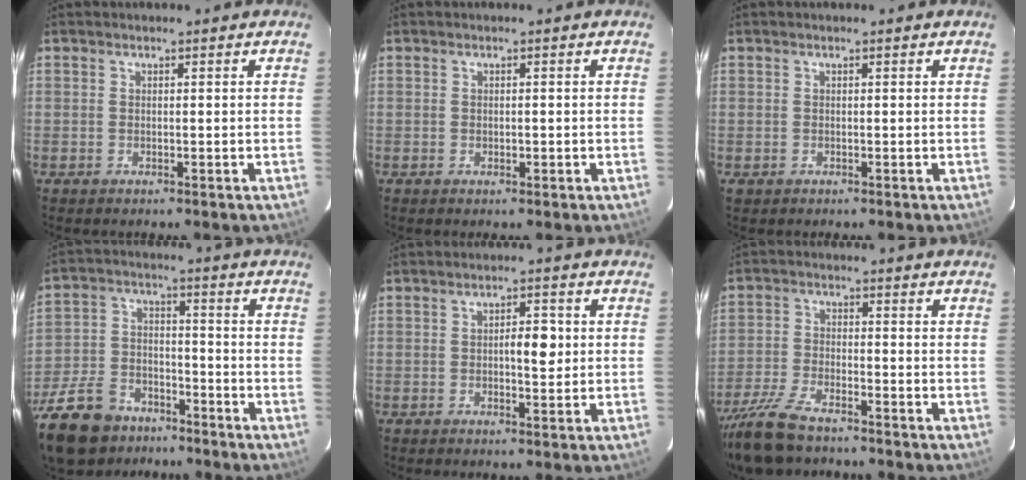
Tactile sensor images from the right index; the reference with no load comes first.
{"total": 0.8, "force": [-0.2, 0.4, 0.7], "torque": [-0.012, -0.001, -0.001]}
{"total": 0.6, "force": [0.0, 0.6, 0.0], "torque": [0.001, 0.006, 0.000]}
{"total": 12.9, "force": [-9.3, 7.5, 4.7], "torque": [-0.110, 0.007, -0.162]}
{"total": 3.7, "force": [0.2, 1.3, 3.5], "torque": [-0.052, 0.004, 0.003]}
{"total": 8.5, "force": [-7.0, 2.1, 4.3], "torque": [-0.093, -0.022, -0.128]}